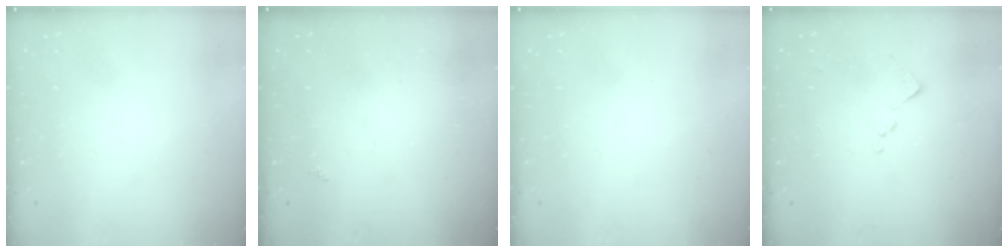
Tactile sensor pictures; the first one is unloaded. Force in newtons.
{"total": 2.0, "press": 1.9, "slide": 0.5}
{"total": 0.0}
{"total": 8.4, "press": 8.3, "slide": 0.8}